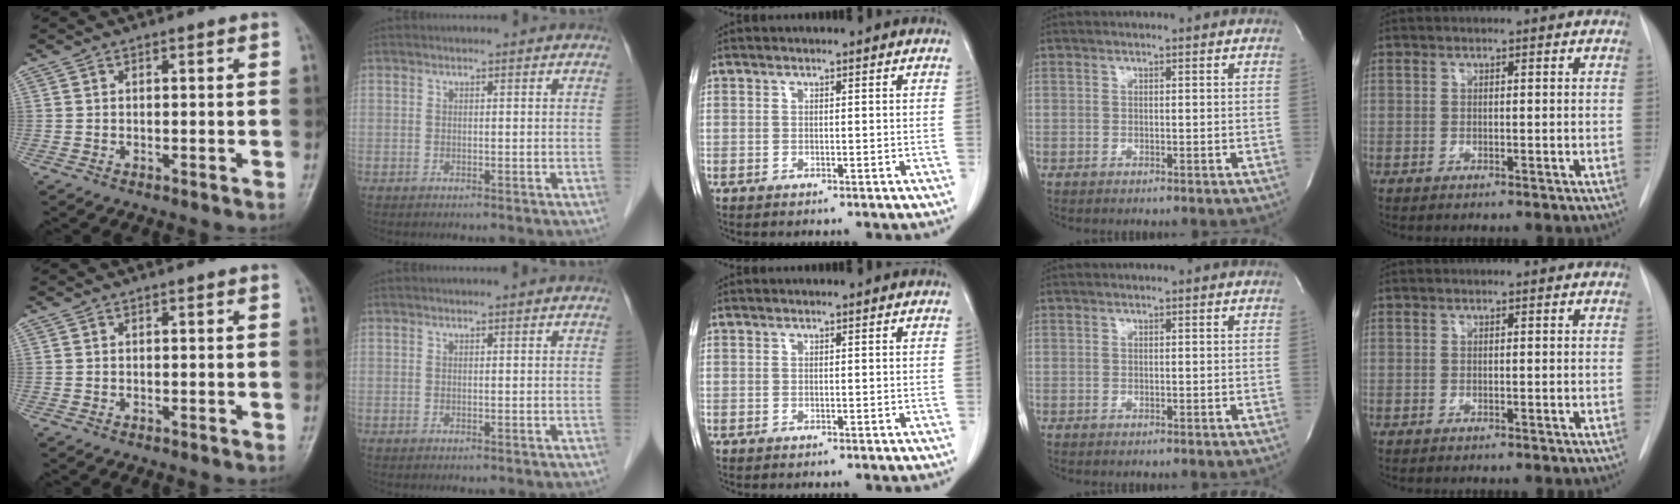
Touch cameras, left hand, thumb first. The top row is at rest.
{}